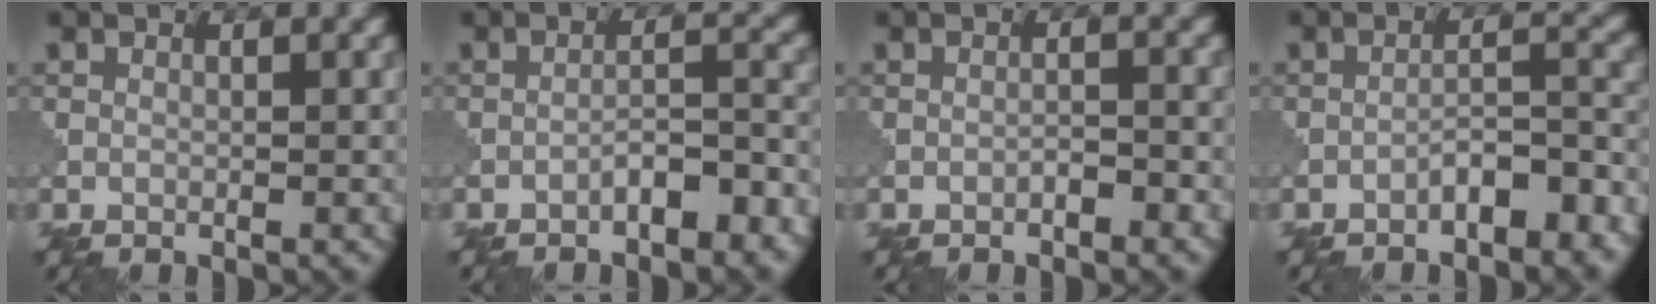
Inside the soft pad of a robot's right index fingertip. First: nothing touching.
{"total": 3.7, "force": [-2.3, 1.3, 2.6], "torque": [-0.040, 0.013, -0.037]}
{"total": 1.0, "force": [-0.7, 0.4, 0.6], "torque": [-0.010, 0.004, -0.012]}
{"total": 4.4, "force": [-2.8, 1.6, 3.1], "torque": [-0.042, 0.013, -0.043]}